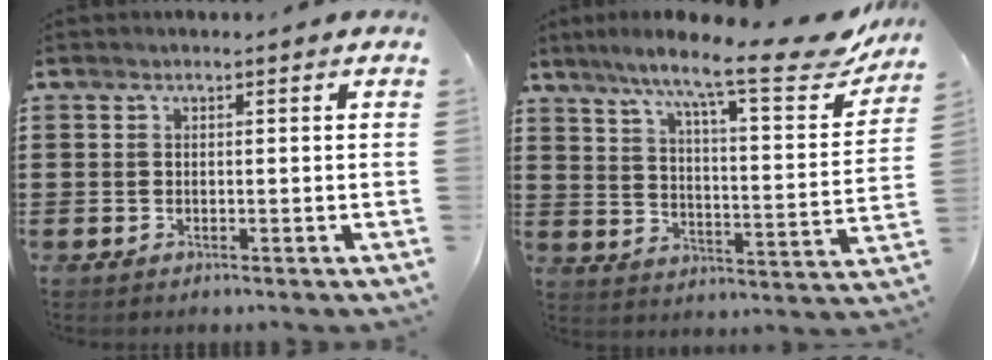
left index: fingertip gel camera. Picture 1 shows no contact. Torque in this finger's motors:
{"motor_torque": [0.36, -0.33, 0.56, 0.21]}